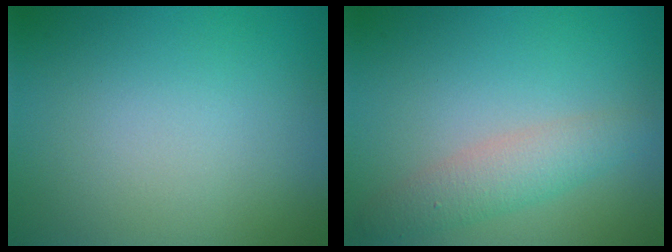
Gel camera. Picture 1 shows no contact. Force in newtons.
{"total": 2.9, "press": 2.9, "slide": 0.1}